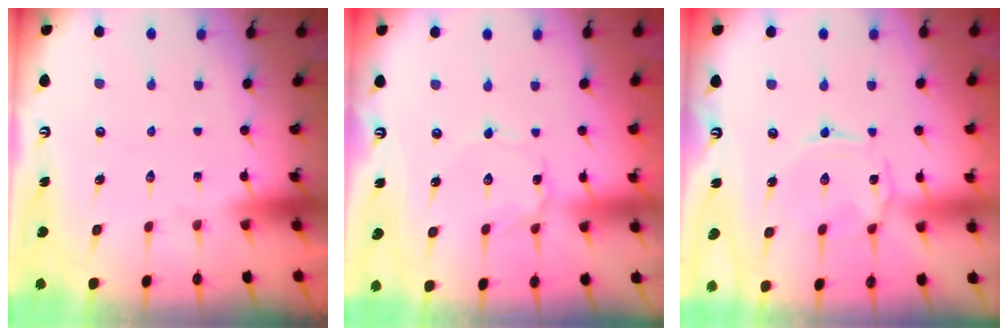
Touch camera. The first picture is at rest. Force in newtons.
{"total": 0.7, "press": 0.7, "slide": 0.1}
{"total": 1.5, "press": 1.5, "slide": 0.4}